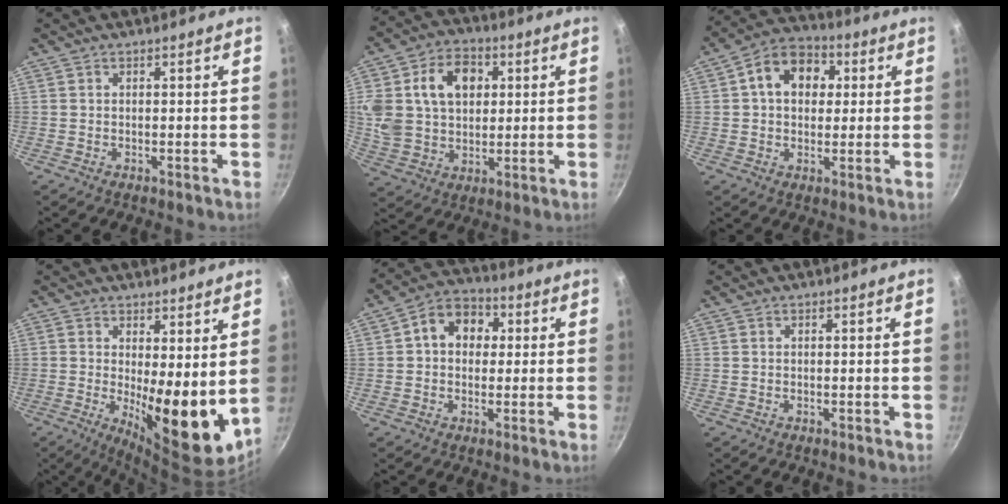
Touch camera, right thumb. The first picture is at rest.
{"total": 18.5, "force": [4.6, 13.8, 11.4], "torque": [-0.210, 0.013, 0.081]}
{"total": 11.7, "force": [2.7, 8.8, 7.3], "torque": [-0.086, 0.018, 0.025]}
{"total": 12.3, "force": [1.3, 4.0, 11.5], "torque": [-0.150, -0.040, 0.023]}
{"total": 9.6, "force": [1.7, 7.5, 5.7], "torque": [-0.054, 0.020, 0.009]}
{"total": 0.0}